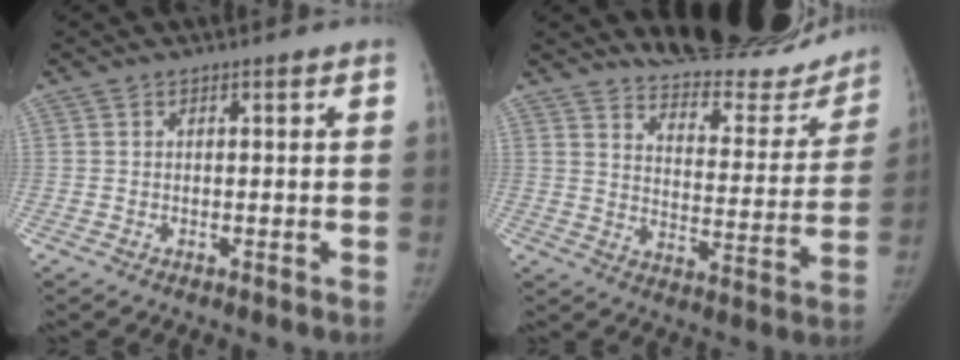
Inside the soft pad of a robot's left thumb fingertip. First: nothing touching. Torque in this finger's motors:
{"motor_torque": [1.20, -1.10, 0.99, -1.22, 0.02]}